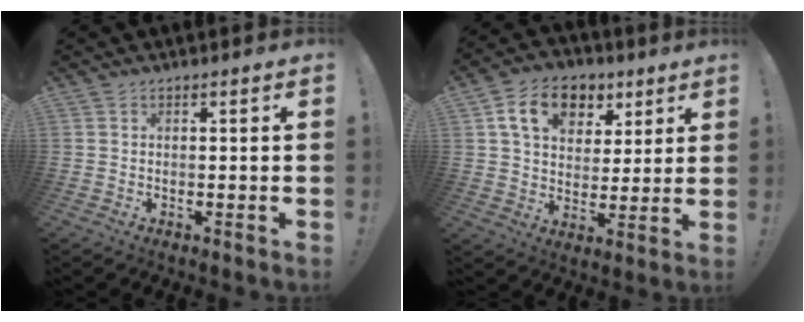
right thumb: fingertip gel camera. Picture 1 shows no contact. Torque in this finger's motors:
{"motor_torque": [0.17, 0.38, 0.66, 0.16, 0.06]}